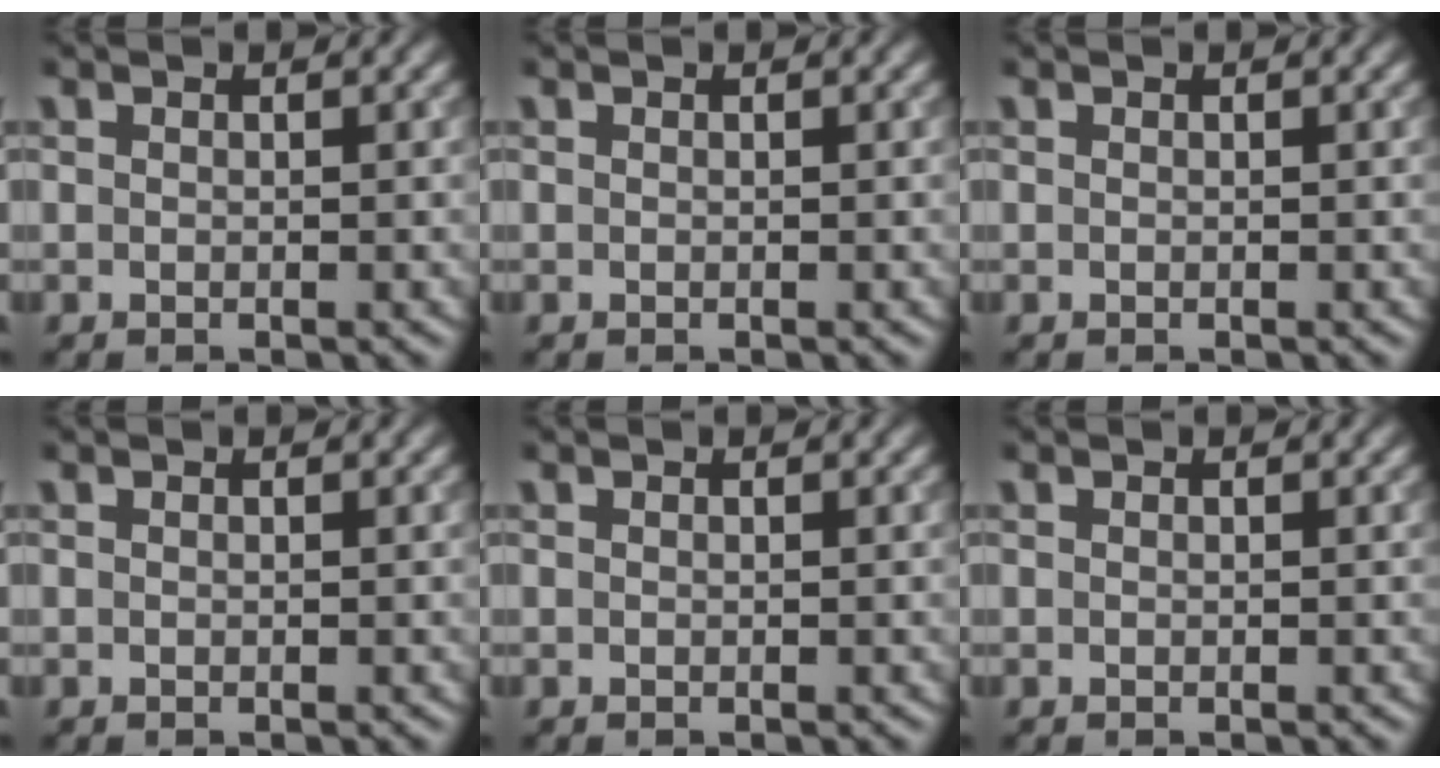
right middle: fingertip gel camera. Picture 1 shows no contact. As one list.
[{"total": 0.0}, {"total": 0.0}, {"total": 0.0}, {"total": 0.0}, {"total": 0.0}]